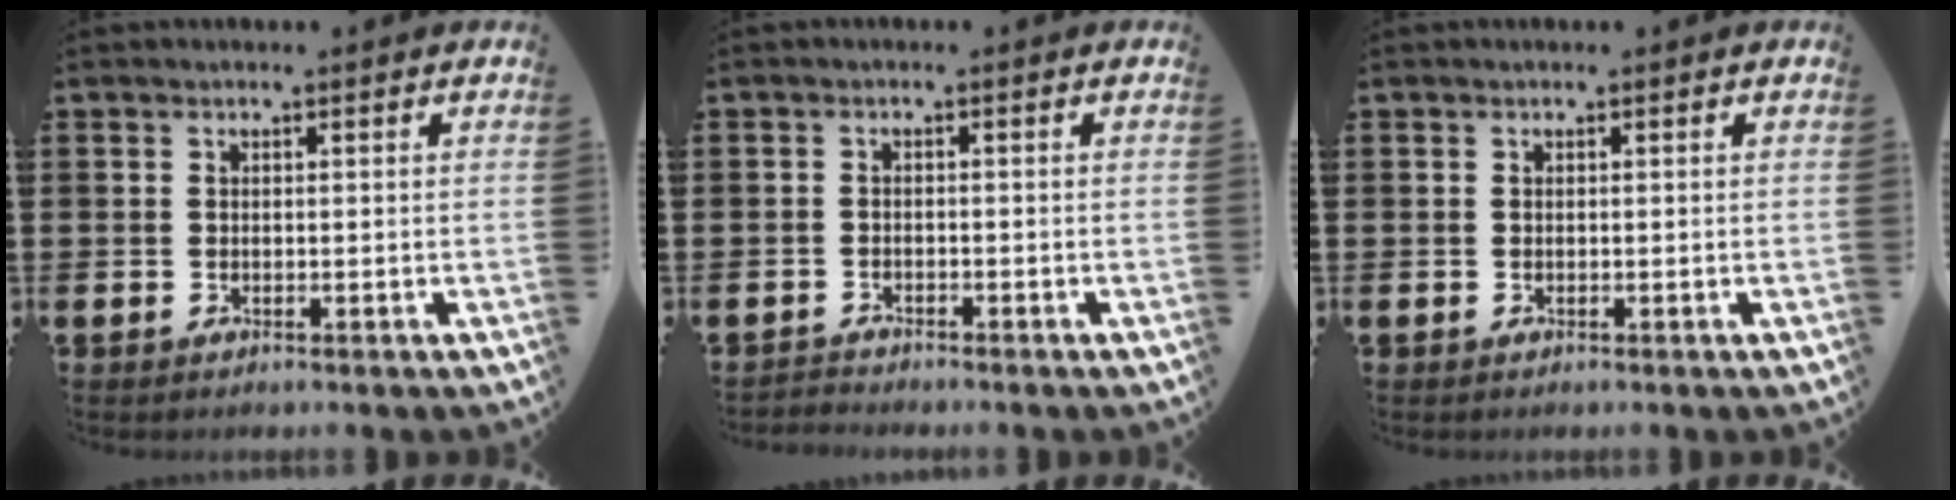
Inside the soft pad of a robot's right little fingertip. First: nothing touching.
{"total": 1.1, "force": [-1.1, 0.0, -0.1], "torque": [0.000, 0.002, -0.023]}
{"total": 0.0}